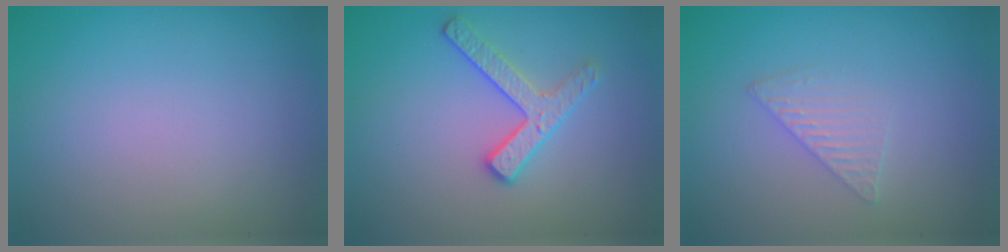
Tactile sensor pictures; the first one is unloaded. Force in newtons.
{"total": 2.6, "press": 2.4, "slide": 0.9}
{"total": 1.6, "press": 1.6, "slide": 0.1}